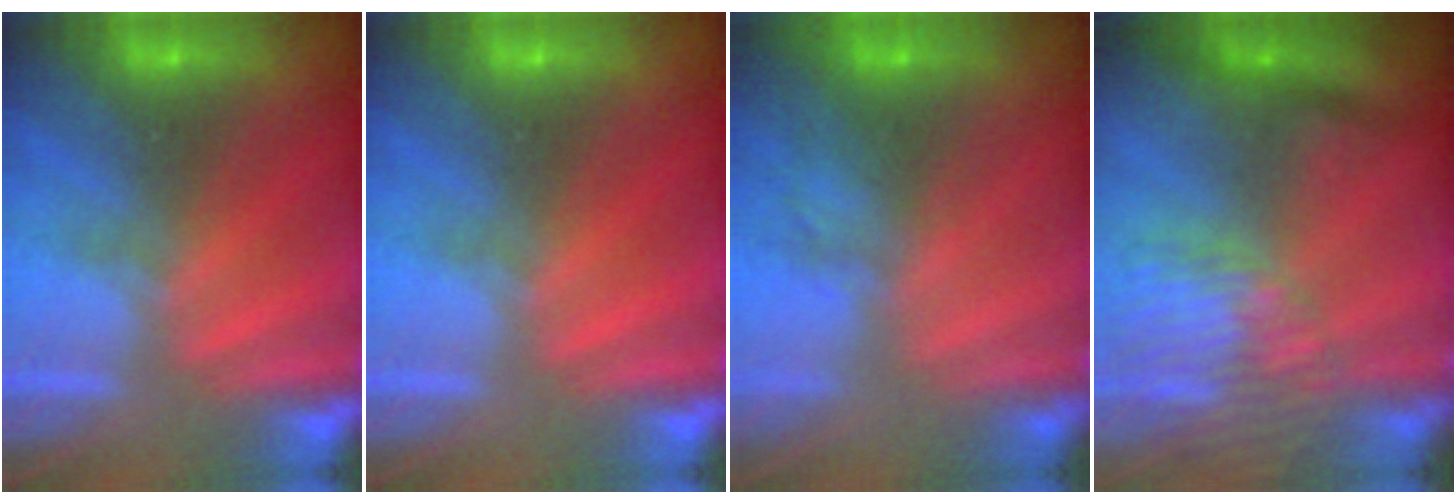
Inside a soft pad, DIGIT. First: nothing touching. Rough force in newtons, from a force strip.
{"total": 0.0}
{"total": 4.5}
{"total": 9.1}